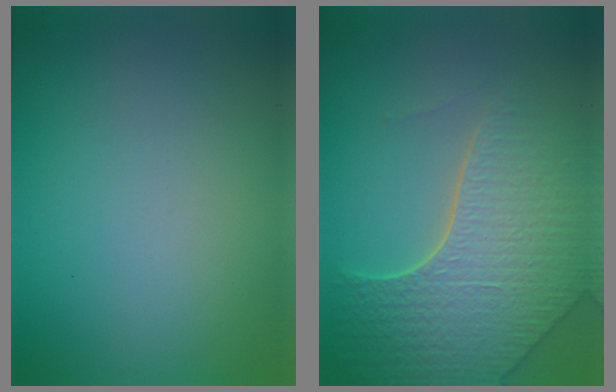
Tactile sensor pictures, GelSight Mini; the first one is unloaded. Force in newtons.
{"total": 7.6, "press": 5.6, "slide": 5.1}